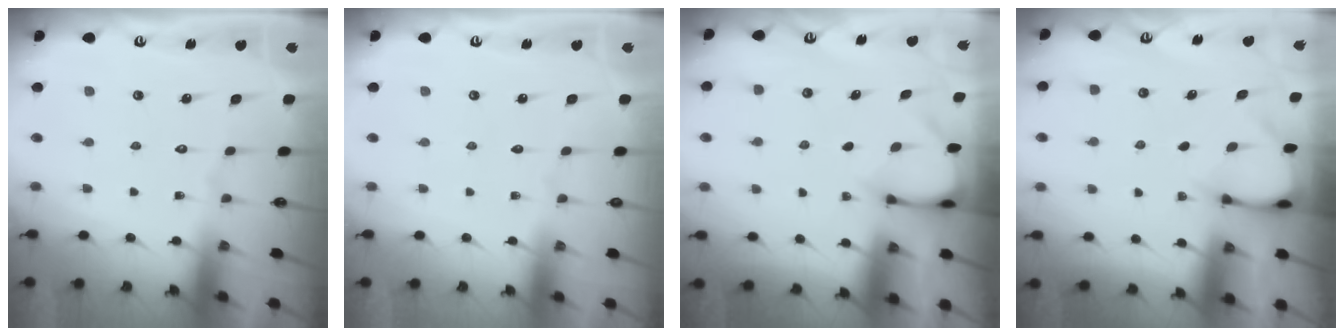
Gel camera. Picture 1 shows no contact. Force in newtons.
{"total": 0.0}
{"total": 3.2, "press": 3.2, "slide": 0.2}
{"total": 3.4, "press": 3.4, "slide": 0.3}